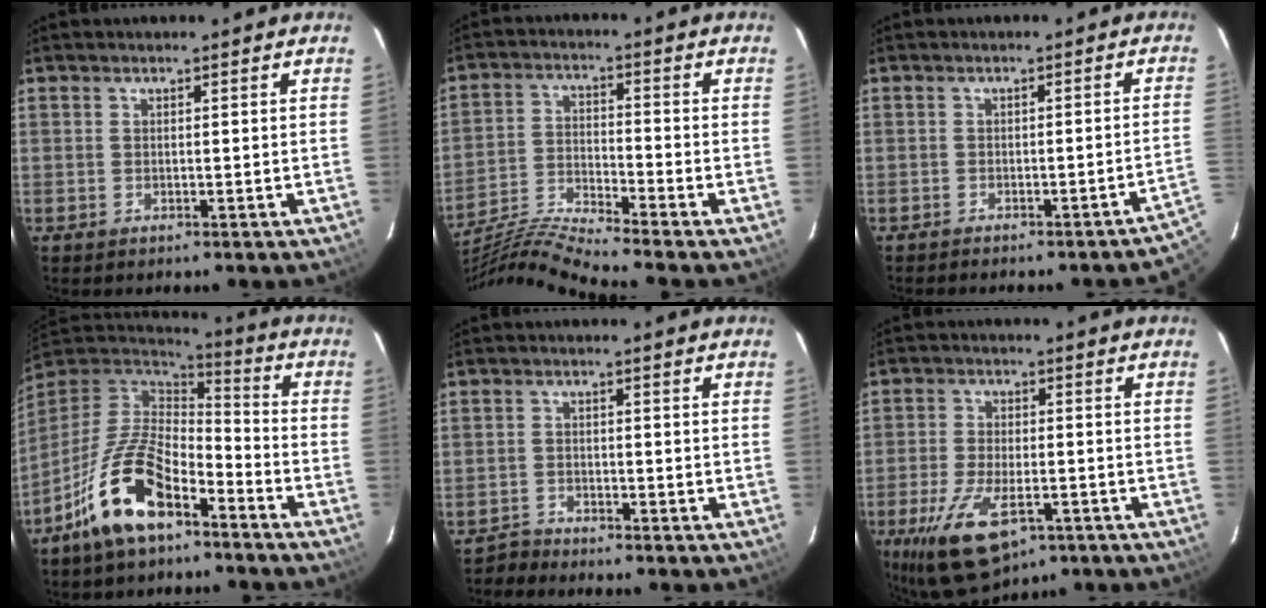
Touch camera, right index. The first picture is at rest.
{"total": 11.3, "force": [-10.2, -3.2, 3.7], "torque": [-0.083, -0.006, -0.199]}
{"total": 6.6, "force": [-5.2, 0.0, 4.0], "torque": [-0.047, -0.002, -0.058]}
{"total": 15.6, "force": [-9.5, 6.4, 10.5], "torque": [-0.215, 0.000, -0.180]}
{"total": 2.5, "force": [-2.4, 0.2, -0.7], "torque": [0.006, 0.005, -0.050]}
{"total": 13.3, "force": [-6.6, 6.0, 9.8], "torque": [-0.210, -0.029, -0.111]}